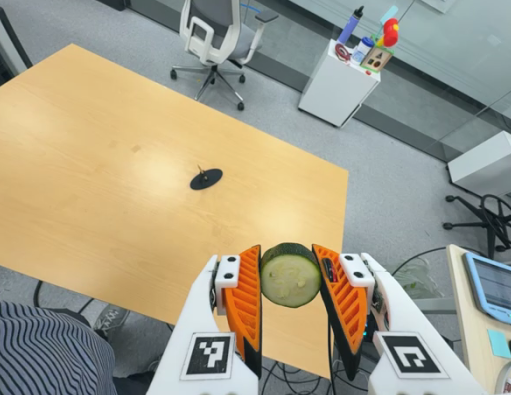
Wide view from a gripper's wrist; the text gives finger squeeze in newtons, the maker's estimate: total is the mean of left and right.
{"total": 9.2, "left": 8.3, "right": 10.1}